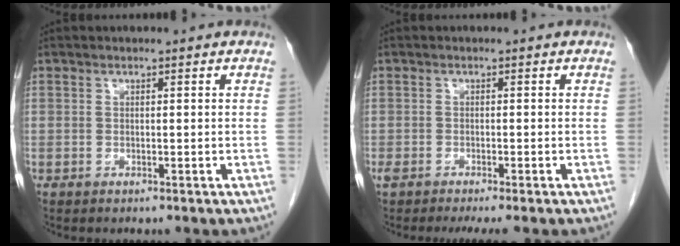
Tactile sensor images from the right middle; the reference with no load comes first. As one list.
[{"total": 5.2, "force": [-4.1, 0.6, 3.1], "torque": [-0.046, -0.008, -0.064]}]